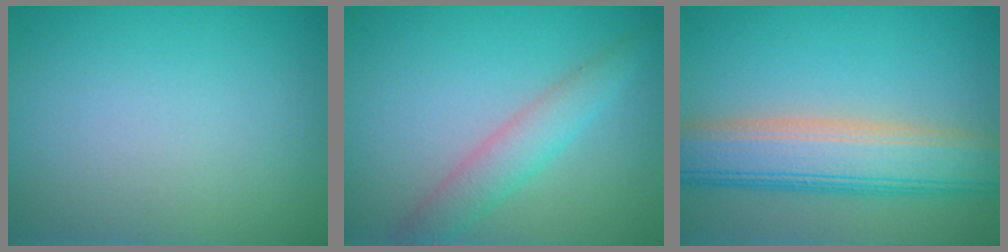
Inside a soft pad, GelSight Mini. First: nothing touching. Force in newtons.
{"total": 3.1, "press": 3.1, "slide": 0.1}
{"total": 7.9, "press": 7.9, "slide": 0.4}